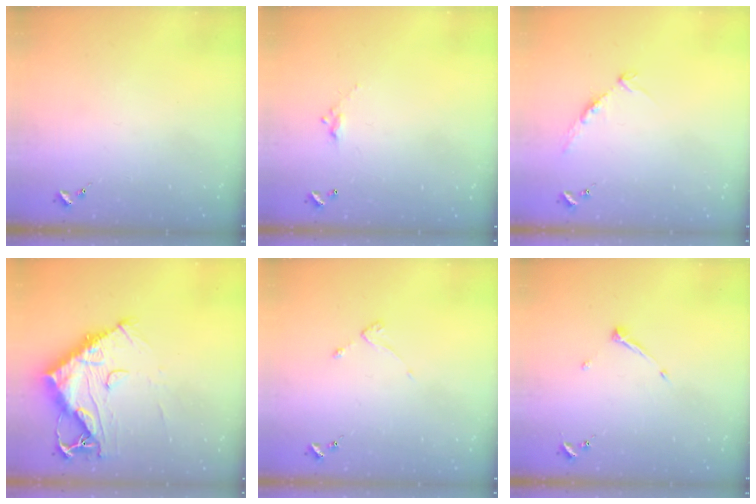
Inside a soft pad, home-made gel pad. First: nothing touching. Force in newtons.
{"total": 4.9, "press": 4.9, "slide": 0.2}
{"total": 8.3, "press": 8.2, "slide": 0.9}
{"total": 14.7, "press": 14.6, "slide": 1.5}
{"total": 2.2, "press": 2.1, "slide": 0.4}
{"total": 5.8, "press": 5.8, "slide": 0.7}